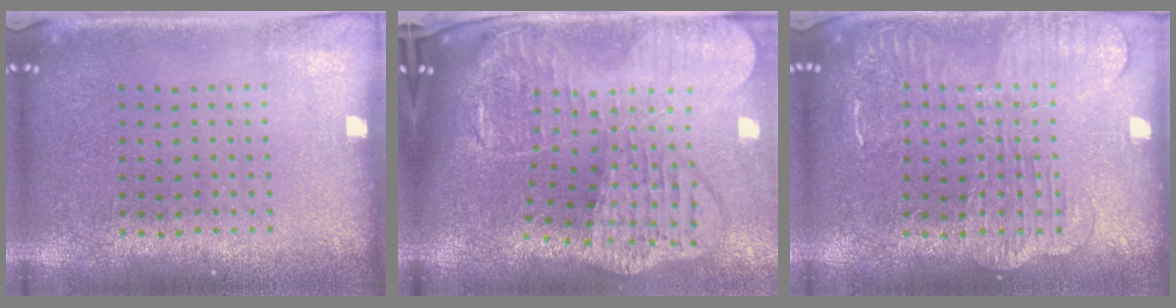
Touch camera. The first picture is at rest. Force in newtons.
{"total": 4.3, "press": 3.3, "slide": 2.8}
{"total": 3.2, "press": 3.2, "slide": 0.5}